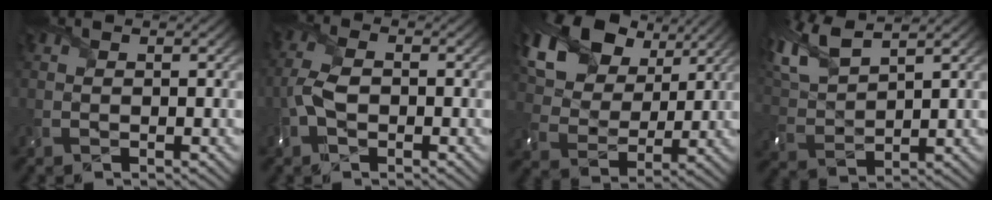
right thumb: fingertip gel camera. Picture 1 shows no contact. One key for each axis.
{"total": 4.9, "fx": -1.3, "fy": 2.9, "fz": 3.8, "tx": -0.105, "ty": 0.004, "tz": -0.033}
{"total": 19.0, "fx": 10.6, "fy": 12.5, "fz": 9.5, "tx": -0.244, "ty": 0.040, "tz": 0.225}
{"total": 8.7, "fx": 6.2, "fy": 2.7, "fz": 5.4, "tx": -0.143, "ty": 0.020, "tz": 0.128}